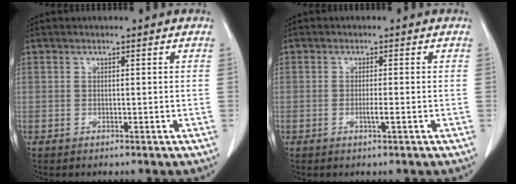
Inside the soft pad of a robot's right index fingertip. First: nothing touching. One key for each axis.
{"total": 1.5, "fx": -0.4, "fy": -0.1, "fz": 1.4, "tx": -0.029, "ty": -0.002, "tz": -0.005}